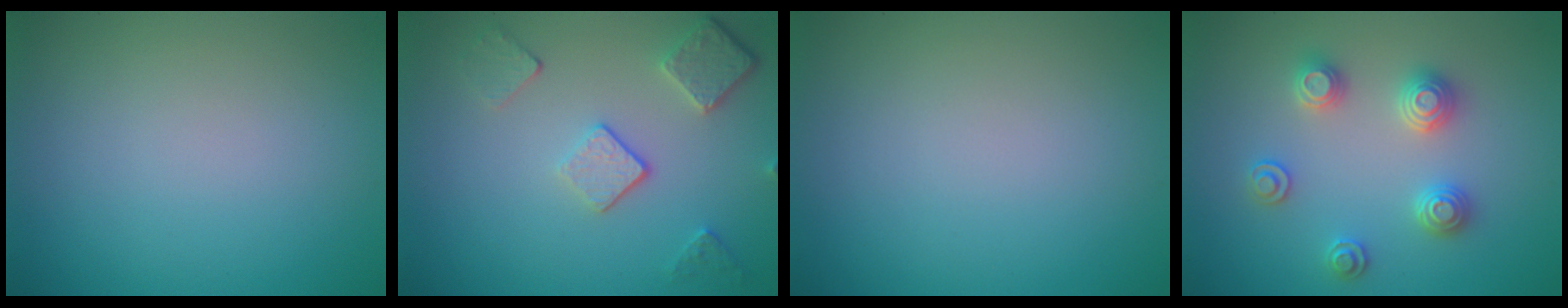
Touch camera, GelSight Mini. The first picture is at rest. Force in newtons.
{"total": 3.6, "press": 2.9, "slide": 2.2}
{"total": 0.0}
{"total": 2.9, "press": 2.8, "slide": 0.3}